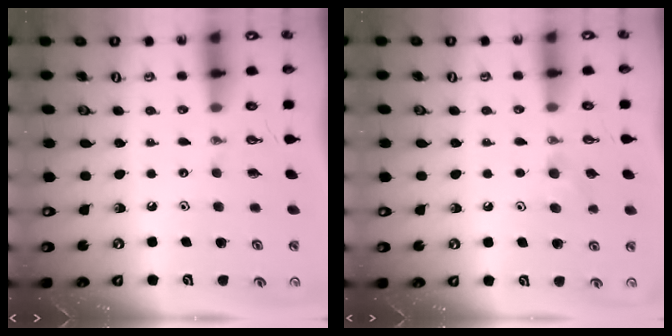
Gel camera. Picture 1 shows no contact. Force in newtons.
{"total": 6.9, "press": 5.6, "slide": 4.0}